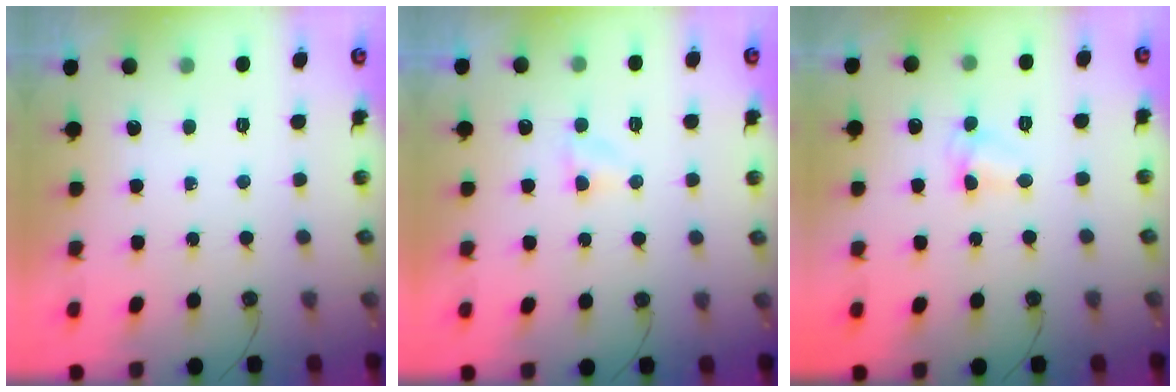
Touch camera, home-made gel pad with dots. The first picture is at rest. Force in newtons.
{"total": 2.7, "press": 2.7, "slide": 0.3}
{"total": 5.2, "press": 5.2, "slide": 0.6}